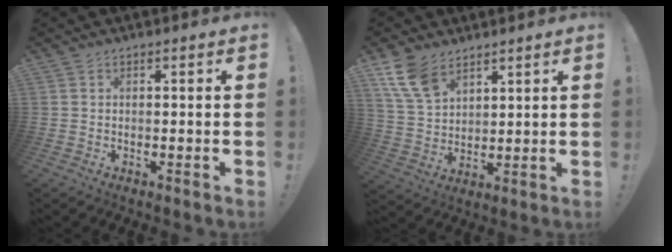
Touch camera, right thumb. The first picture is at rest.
{"total": 11.0, "force": [7.1, 6.4, 5.4], "torque": [-0.107, -0.029, 0.143]}